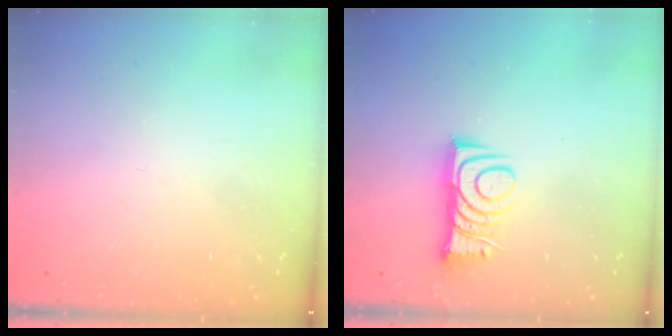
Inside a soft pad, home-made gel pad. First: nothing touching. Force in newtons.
{"total": 9.2, "press": 9.2, "slide": 0.3}